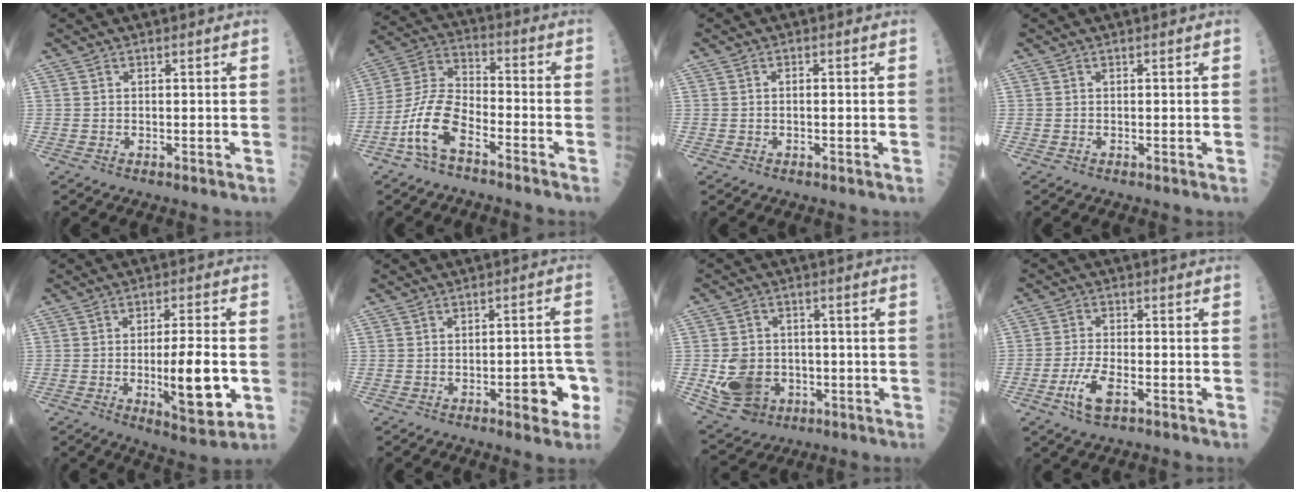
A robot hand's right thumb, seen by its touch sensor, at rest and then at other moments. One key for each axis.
{"total": 11.4, "fx": -5.8, "fy": 5.0, "fz": 8.4, "tx": -0.182, "ty": 0.048, "tz": -0.117}
{"total": 1.1, "fx": 0.0, "fy": 0.4, "fz": 1.0, "tx": -0.019, "ty": 0.003, "tz": -0.001}
{"total": 0.0}
{"total": 12.2, "fx": -2.1, "fy": 3.5, "fz": 11.5, "tx": -0.165, "ty": -0.003, "tz": -0.025}
{"total": 7.6, "fx": -2.8, "fy": 2.7, "fz": 6.5, "tx": -0.067, "ty": 0.023, "tz": -0.034}
{"total": 10.9, "fx": -1.9, "fy": 9.0, "fz": 5.9, "tx": -0.081, "ty": 0.007, "tz": -0.017}
{"total": 6.5, "fx": -3.0, "fy": 2.4, "fz": 5.3, "tx": -0.109, "ty": 0.012, "tz": -0.054}